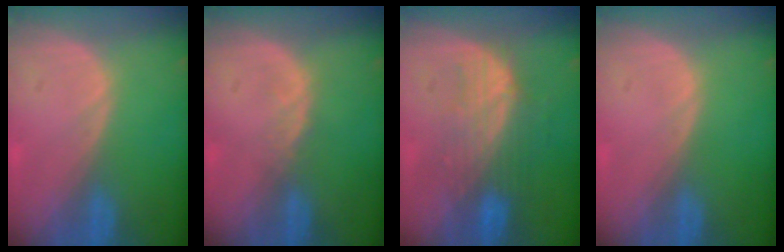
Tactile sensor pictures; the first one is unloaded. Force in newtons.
{"total": 1.1, "press": 1.1, "slide": 0.2}
{"total": 7.2, "press": 7.0, "slide": 1.5}
{"total": 0.0}